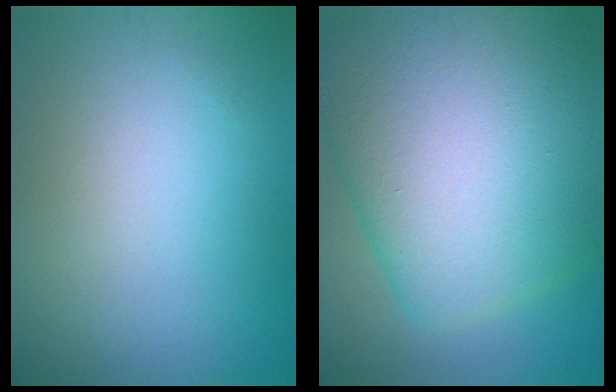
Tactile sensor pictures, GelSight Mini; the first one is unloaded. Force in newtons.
{"total": 14.5, "press": 14.5, "slide": 0.4}